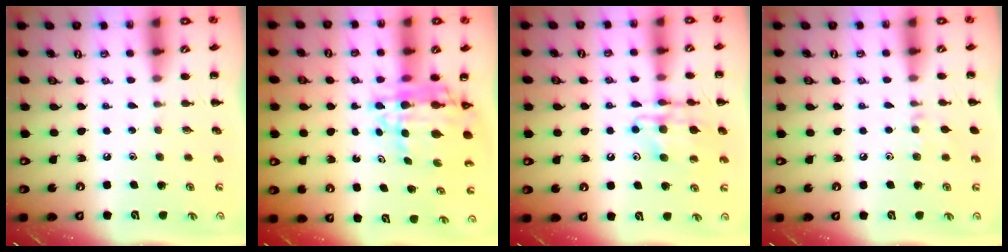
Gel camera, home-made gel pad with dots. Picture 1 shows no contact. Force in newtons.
{"total": 9.7, "press": 9.0, "slide": 3.4}
{"total": 13.9, "press": 13.7, "slide": 2.5}
{"total": 6.0, "press": 5.7, "slide": 2.0}